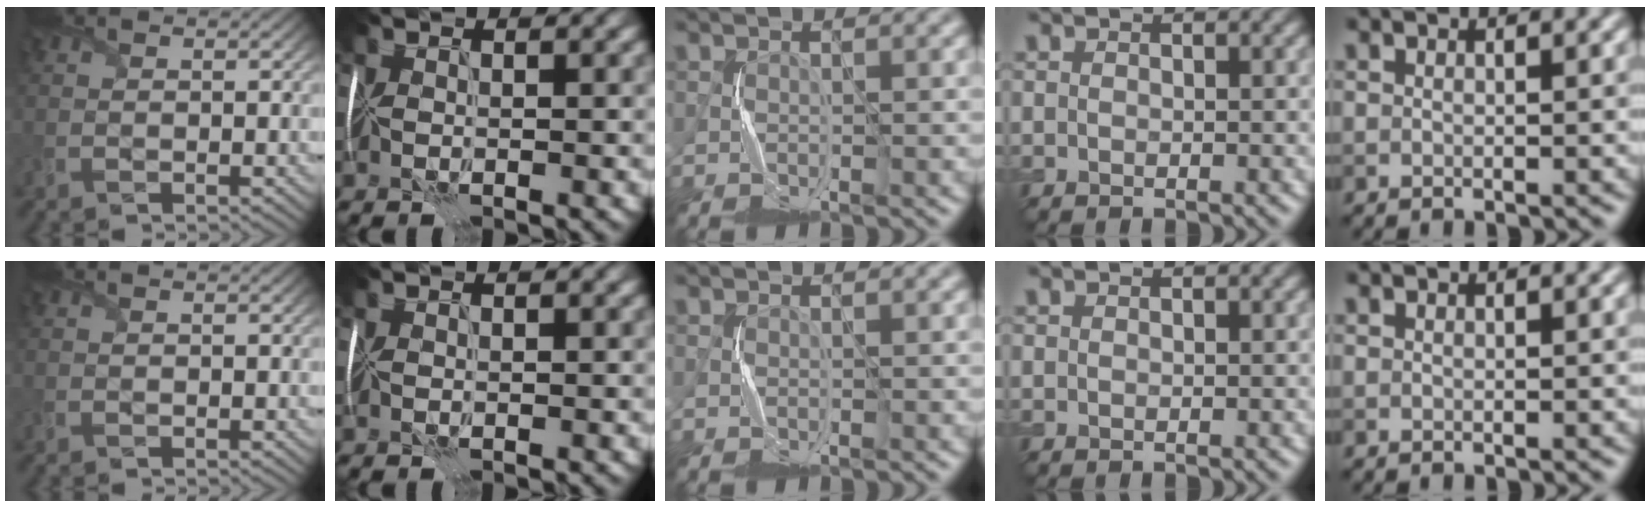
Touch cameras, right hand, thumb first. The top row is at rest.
{}